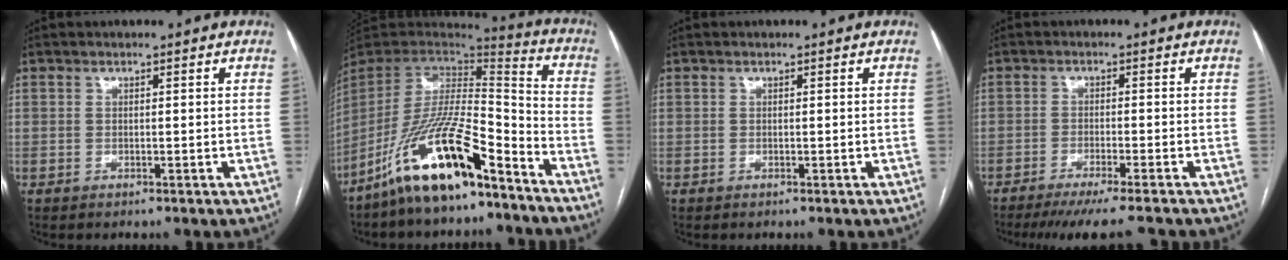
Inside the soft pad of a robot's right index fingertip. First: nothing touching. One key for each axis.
{"total": 18.4, "fx": -13.1, "fy": 3.3, "fz": 12.5, "tx": -0.260, "ty": -0.008, "tz": -0.242}
{"total": 0.0}
{"total": 9.9, "fx": -8.6, "fy": -0.4, "fz": 4.8, "tx": -0.054, "ty": -0.028, "tz": -0.130}